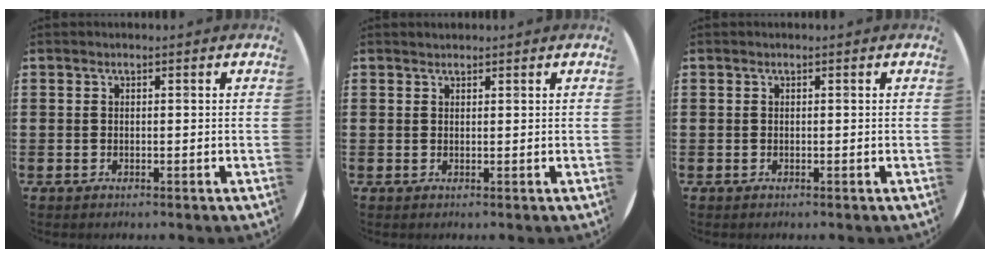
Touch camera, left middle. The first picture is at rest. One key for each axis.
{"total": 0.6, "fx": 0.6, "fy": 0.1, "fz": -0.1, "tx": 0.003, "ty": 0.003, "tz": 0.011}
{"total": 0.0}